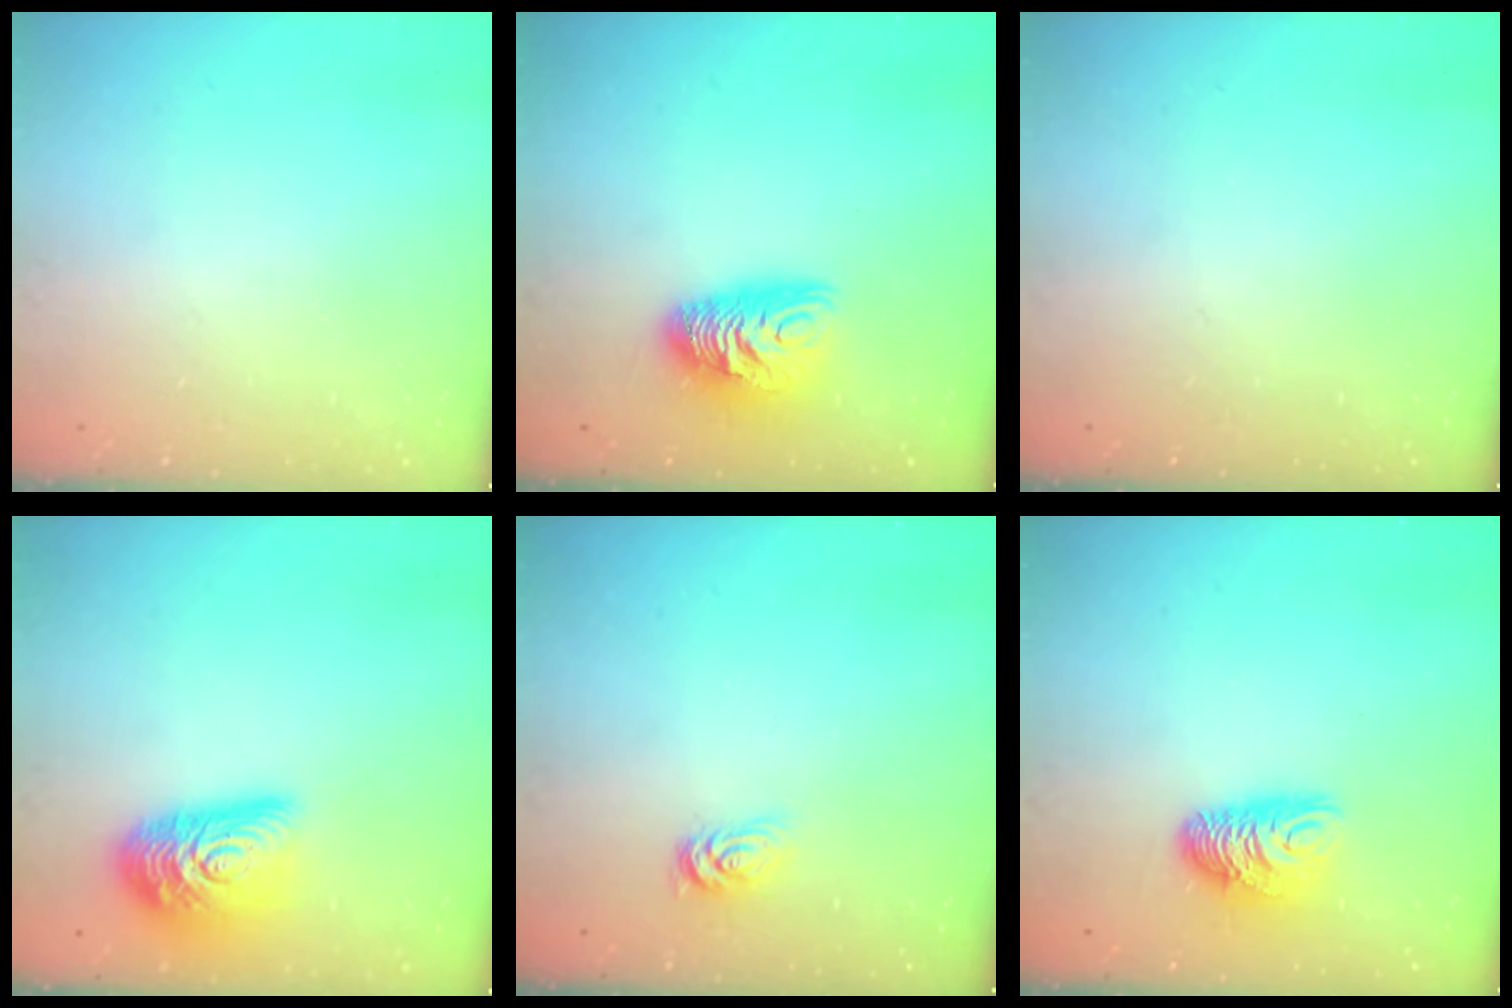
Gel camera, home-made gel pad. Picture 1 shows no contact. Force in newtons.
{"total": 10.2, "press": 10.2, "slide": 0.6}
{"total": 0.0}
{"total": 16.1, "press": 16.1, "slide": 1.0}
{"total": 2.6, "press": 2.6, "slide": 0.4}
{"total": 9.2, "press": 9.2, "slide": 0.7}